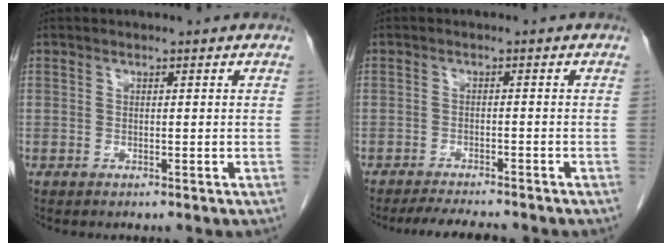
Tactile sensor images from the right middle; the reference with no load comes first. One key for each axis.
{"total": 5.7, "fx": -5.2, "fy": 0.4, "fz": 2.2, "tx": -0.035, "ty": -0.015, "tz": -0.081}